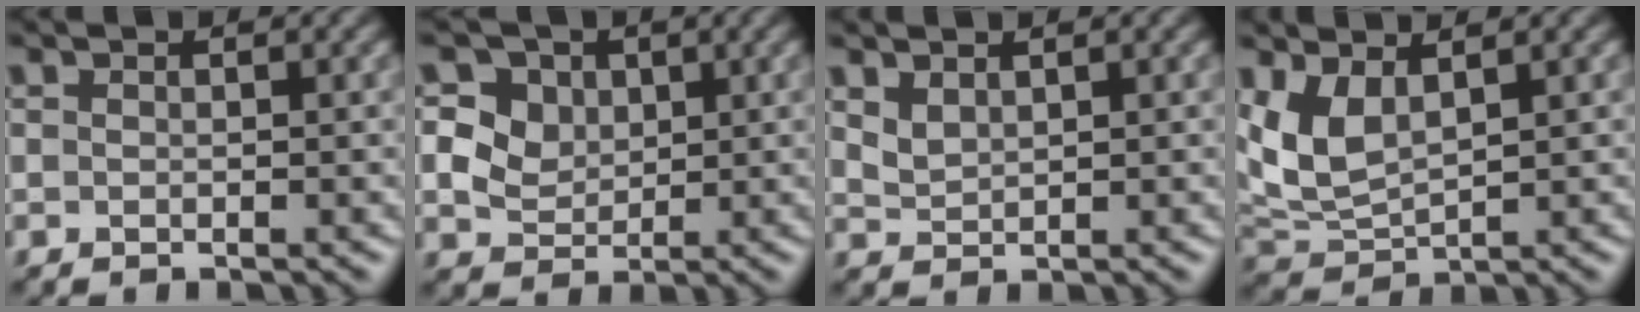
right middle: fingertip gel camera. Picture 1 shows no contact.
{"total": 6.4, "force": [2.5, 5.1, 3.0], "torque": [-0.058, 0.022, 0.029]}
{"total": 1.4, "force": [1.1, 0.7, 0.7], "torque": [-0.020, -0.001, 0.027]}
{"total": 4.3, "force": [1.6, 2.2, 3.4], "torque": [-0.086, -0.003, 0.038]}